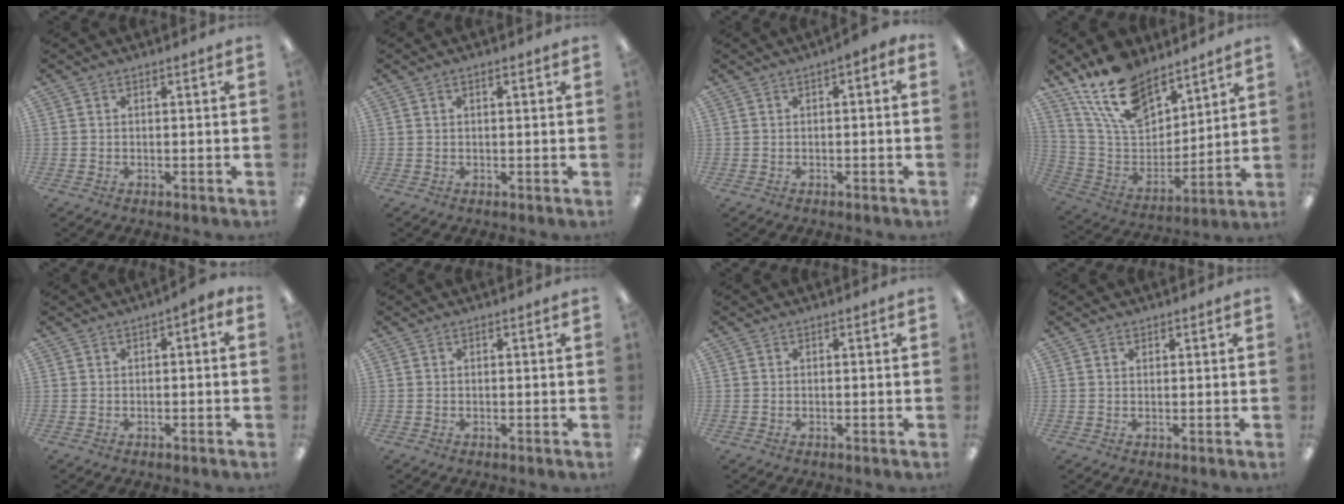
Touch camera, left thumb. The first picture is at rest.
{"total": 1.1, "force": [0.5, 0.4, 0.9], "torque": [-0.019, 0.003, 0.009]}
{"total": 1.7, "force": [-0.5, 0.7, 1.4], "torque": [-0.026, 0.007, -0.011]}
{"total": 17.8, "force": [13.3, 8.8, 7.9], "torque": [-0.164, -0.070, 0.248]}
{"total": 1.7, "force": [-1.0, 0.7, 1.1], "torque": [-0.019, 0.006, -0.020]}
{"total": 0.0}
{"total": 0.0}
{"total": 0.9, "force": [0.8, 0.5, 0.0], "torque": [0.000, 0.001, 0.015]}